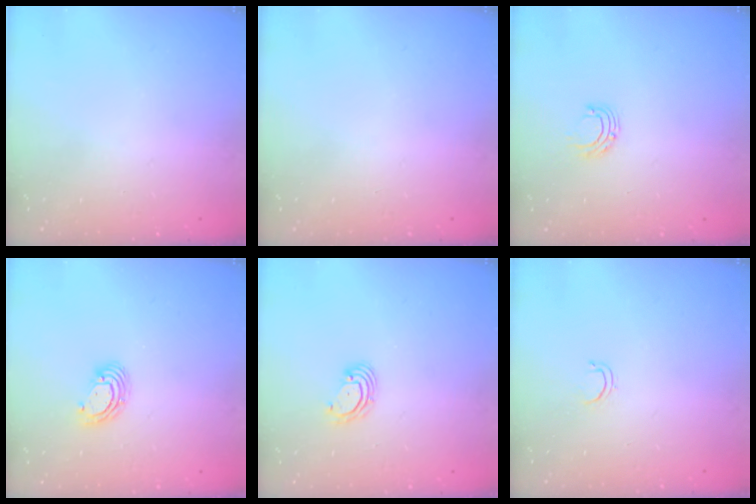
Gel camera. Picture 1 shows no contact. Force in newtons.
{"total": 0.0}
{"total": 5.1, "press": 5.1, "slide": 0.4}
{"total": 5.2, "press": 5.2, "slide": 0.3}
{"total": 3.4, "press": 3.4, "slide": 0.0}
{"total": 2.6, "press": 2.5, "slide": 0.4}